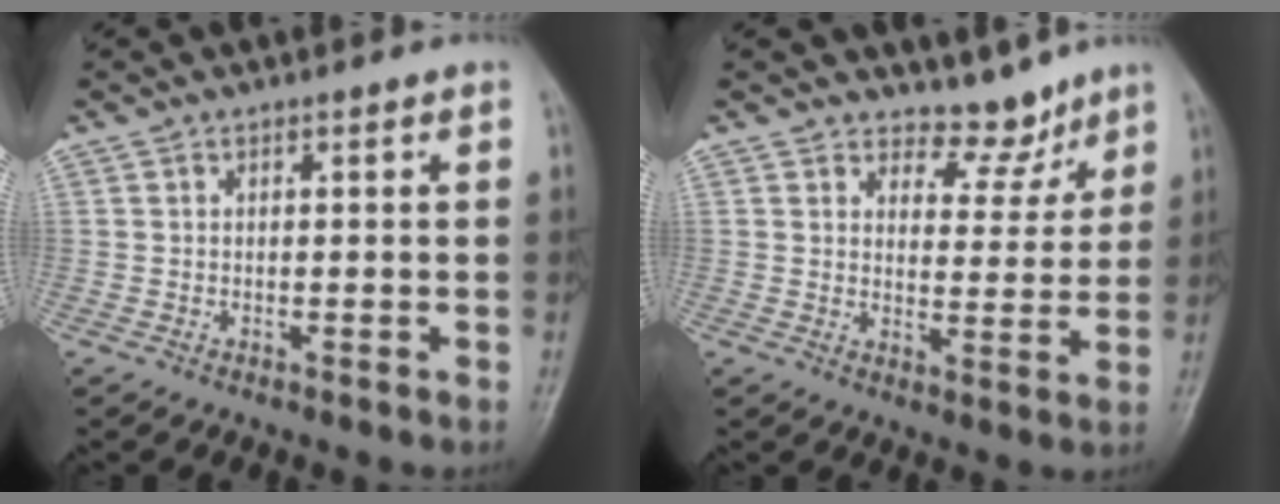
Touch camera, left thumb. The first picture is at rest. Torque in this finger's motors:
{"motor_torque": [0.16, 0.20, -0.34, 0.14, -0.05]}